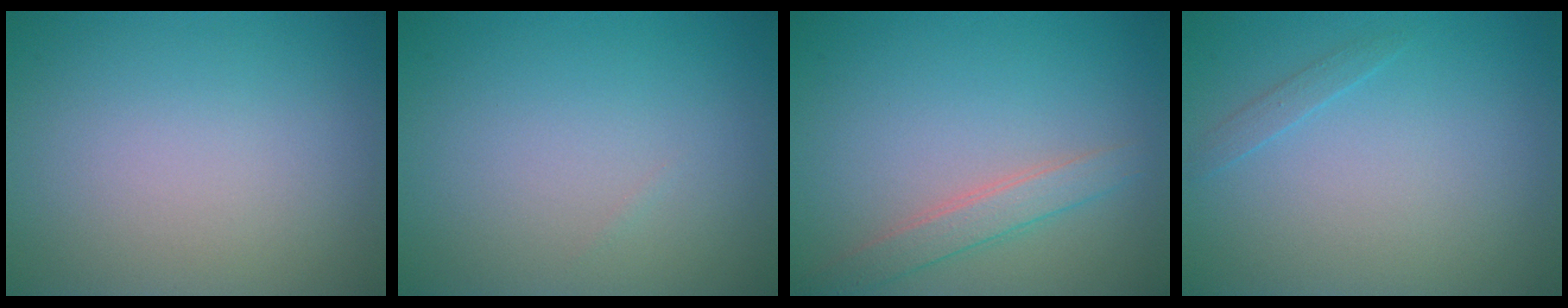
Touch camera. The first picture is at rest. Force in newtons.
{"total": 0.0}
{"total": 2.3, "press": 2.3, "slide": 0.1}
{"total": 0.8, "press": 0.8, "slide": 0.1}